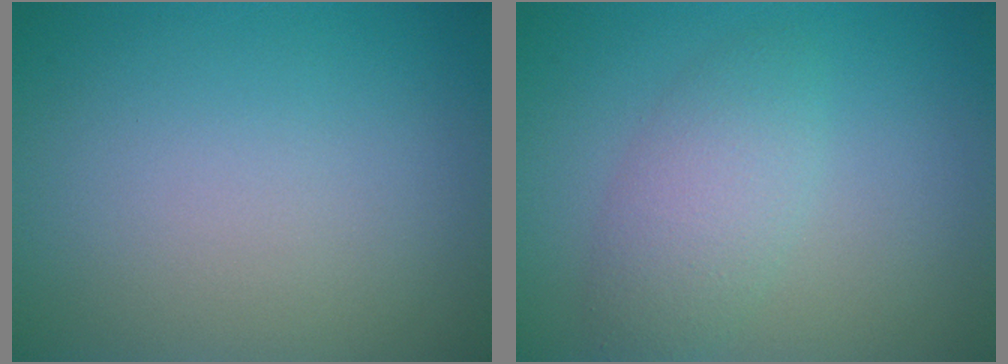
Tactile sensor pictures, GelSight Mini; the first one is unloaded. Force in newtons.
{"total": 3.3, "press": 3.3, "slide": 0.1}